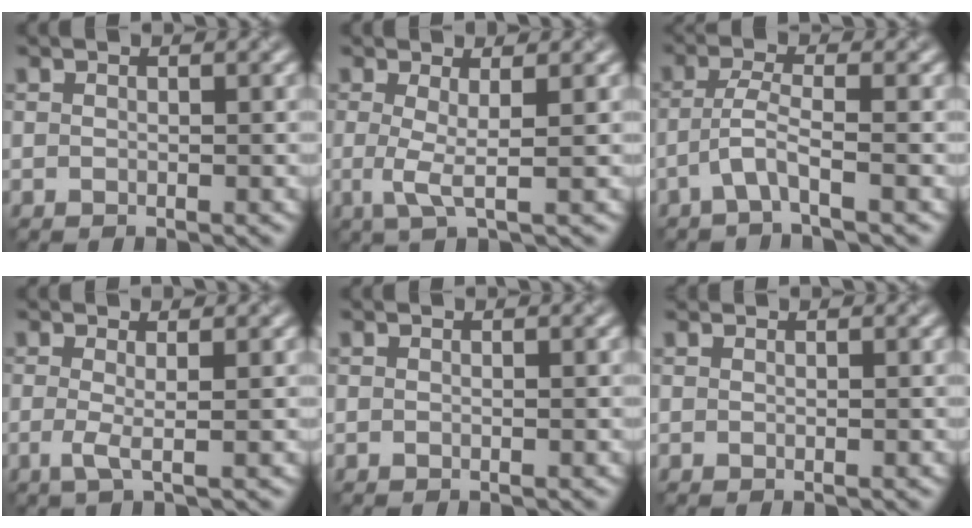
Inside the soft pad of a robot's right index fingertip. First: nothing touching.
{"total": 2.3, "force": [-0.4, 0.3, 2.2], "torque": [-0.041, -0.002, -0.004]}
{"total": 2.6, "force": [-1.8, -0.1, 1.8], "torque": [-0.042, 0.010, -0.036]}
{"total": 1.7, "force": [-0.6, 0.1, 1.5], "torque": [-0.030, -0.002, -0.010]}
{"total": 0.0}
{"total": 1.1, "force": [1.0, 0.2, 0.3], "torque": [-0.006, -0.001, 0.014]}